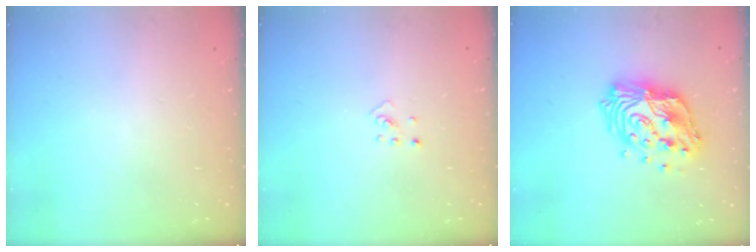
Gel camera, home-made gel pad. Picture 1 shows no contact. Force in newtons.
{"total": 2.5, "press": 2.4, "slide": 0.5}
{"total": 15.9, "press": 15.9, "slide": 1.1}